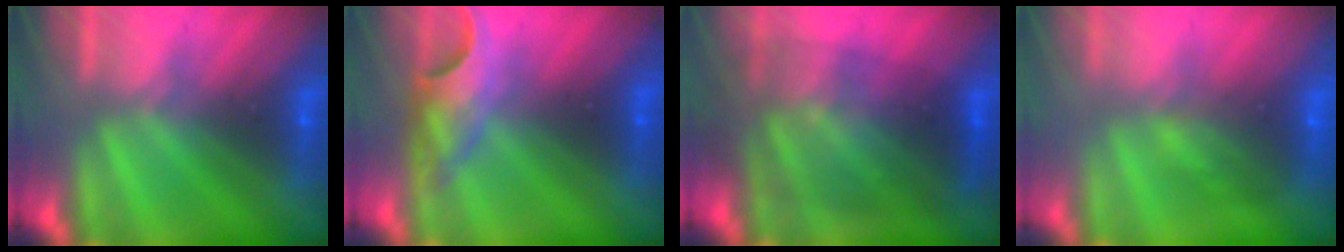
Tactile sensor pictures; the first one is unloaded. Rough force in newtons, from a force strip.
{"total": 4.6}
{"total": 8.5}
{"total": 8.5}